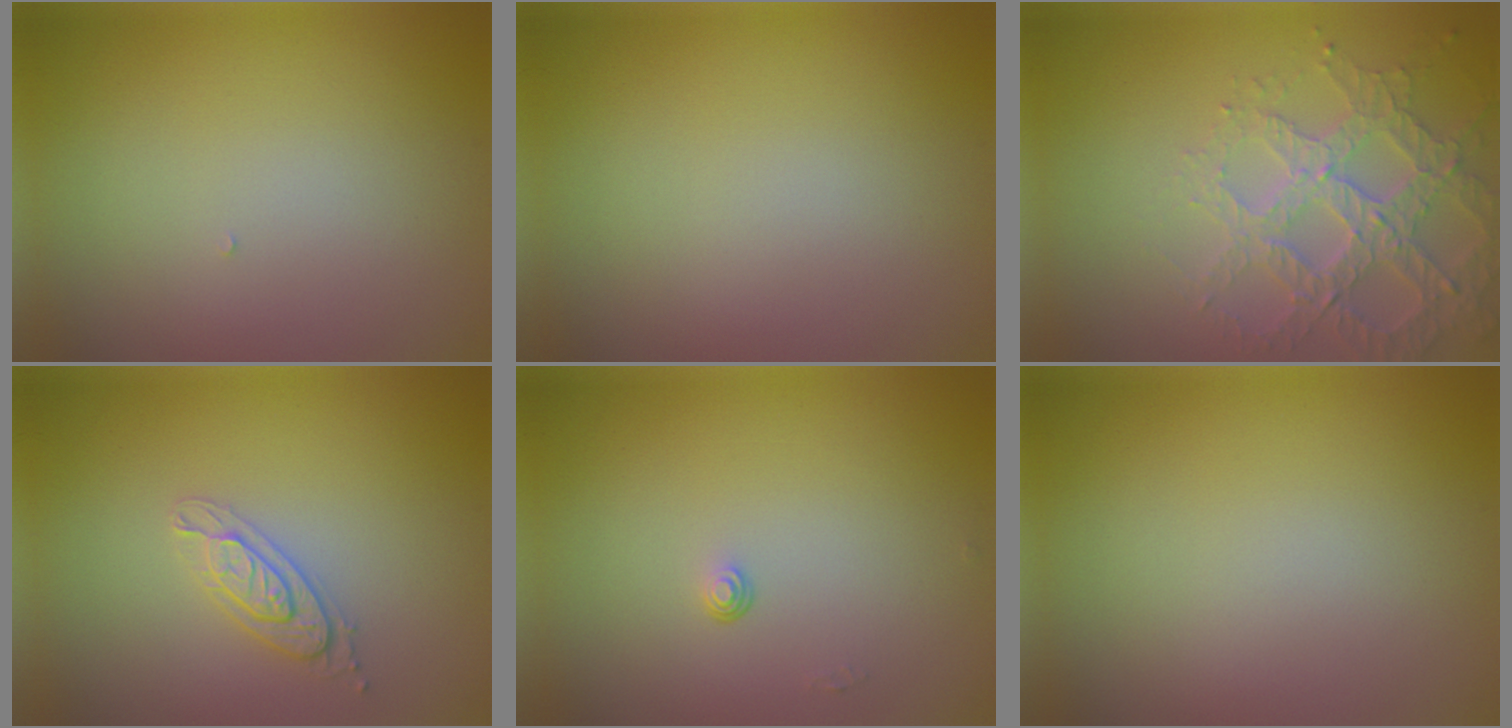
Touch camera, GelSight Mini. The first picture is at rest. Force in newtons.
{"total": 0.0}
{"total": 4.0, "press": 3.8, "slide": 1.0}
{"total": 2.1, "press": 2.1, "slide": 0.4}
{"total": 0.6, "press": 0.4, "slide": 0.5}
{"total": 0.0}